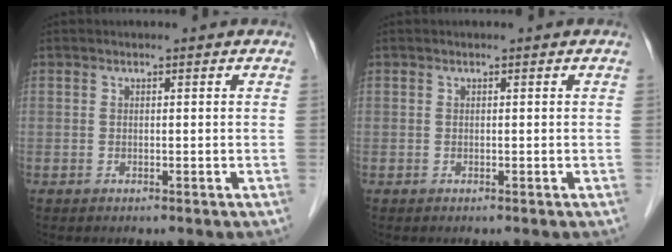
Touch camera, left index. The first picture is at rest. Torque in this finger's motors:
{"motor_torque": [-0.04, 0.04, 0.00, 0.00]}